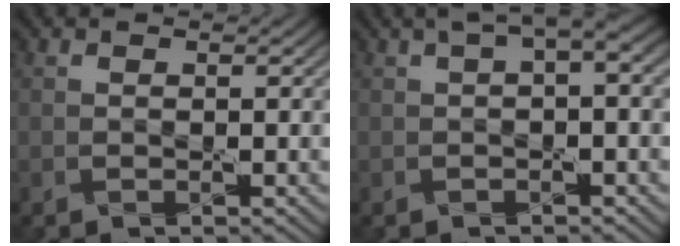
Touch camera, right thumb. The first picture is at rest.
{"total": 3.7, "force": [1.0, 0.9, 3.4], "torque": [-0.055, 0.013, 0.016]}